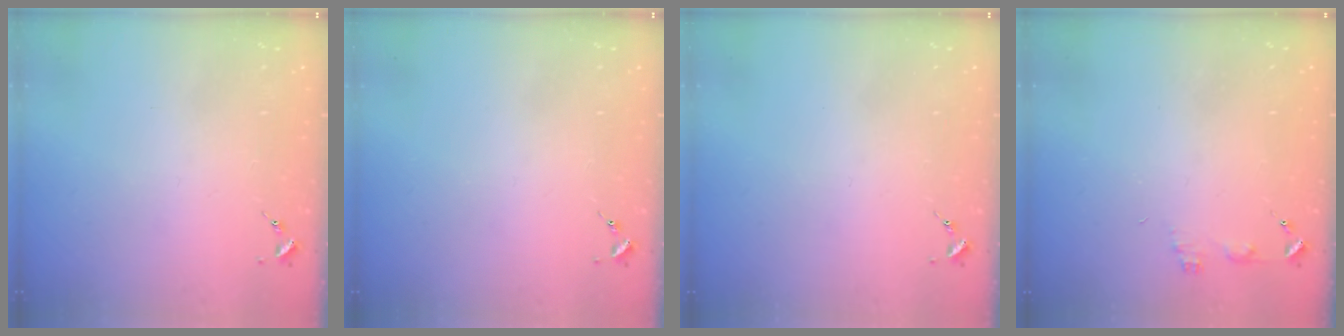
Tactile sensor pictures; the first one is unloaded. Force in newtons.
{"total": 0.0}
{"total": 0.0}
{"total": 4.0, "press": 4.0, "slide": 0.4}